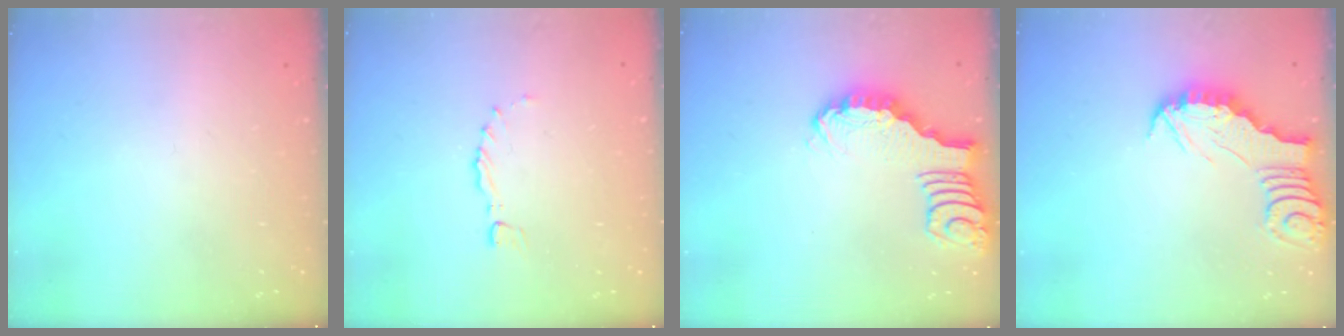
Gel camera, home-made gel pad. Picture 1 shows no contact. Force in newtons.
{"total": 0.0}
{"total": 2.7, "press": 2.7, "slide": 0.4}
{"total": 2.6, "press": 2.6, "slide": 0.2}